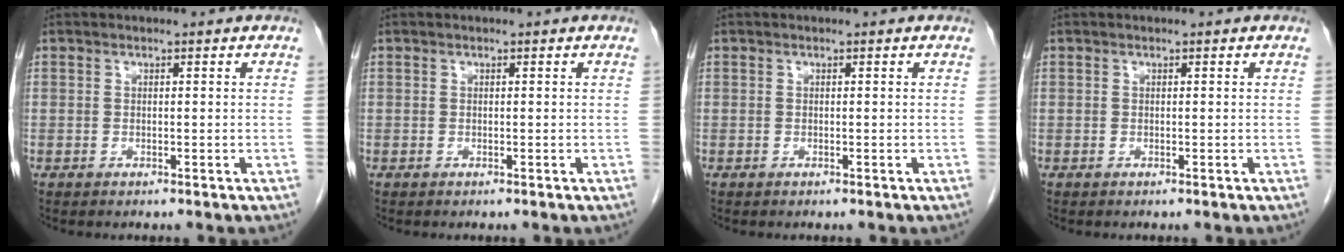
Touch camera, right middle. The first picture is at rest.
{"total": 0.0}
{"total": 0.0}
{"total": 0.0}